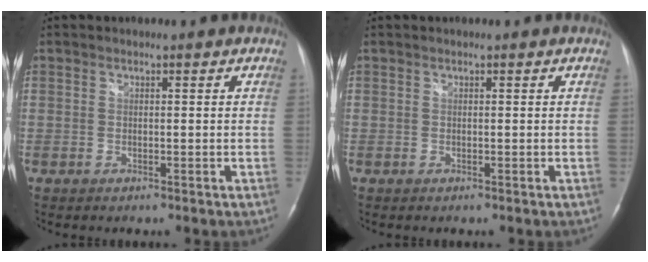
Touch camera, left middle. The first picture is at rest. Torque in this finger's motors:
{"motor_torque": [0.00, 0.00, 0.01, 0.00]}